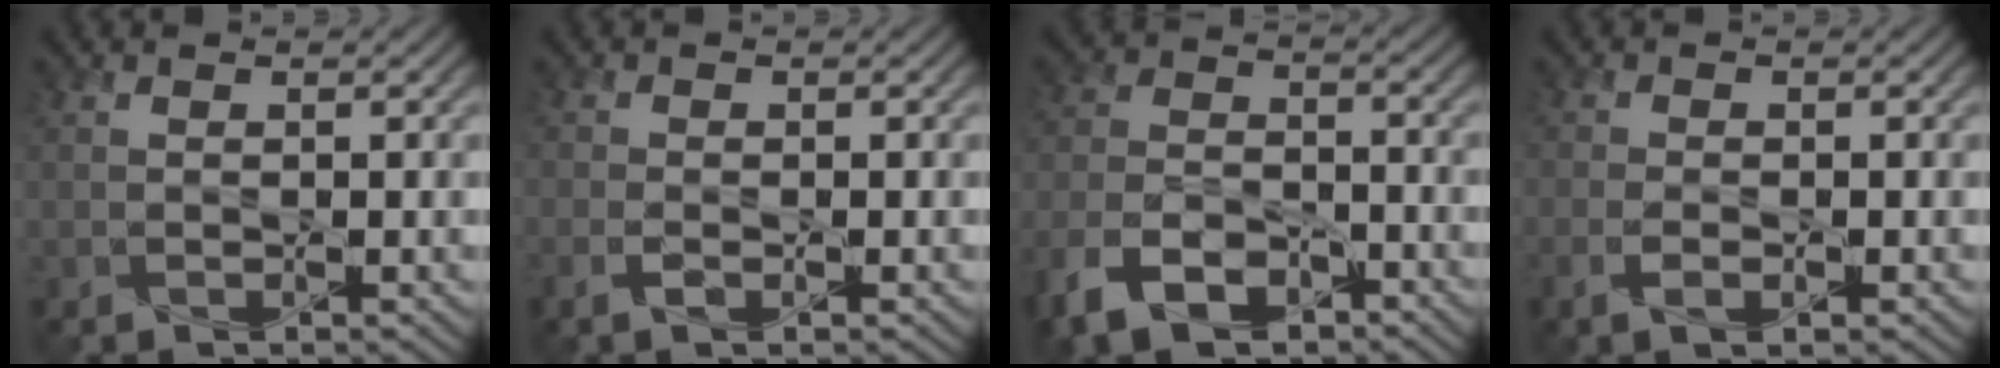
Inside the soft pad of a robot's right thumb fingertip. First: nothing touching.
{"total": 2.3, "force": [-1.1, 0.9, 1.8], "torque": [-0.043, -0.004, -0.025]}
{"total": 10.0, "force": [-6.5, 5.3, 5.4], "torque": [-0.127, -0.016, -0.134]}
{"total": 3.0, "force": [-1.3, 1.2, 2.4], "torque": [-0.055, -0.005, -0.027]}